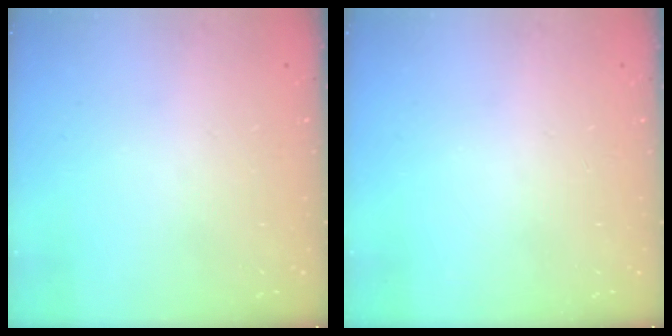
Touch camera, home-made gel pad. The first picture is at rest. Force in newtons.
{"total": 0.0}